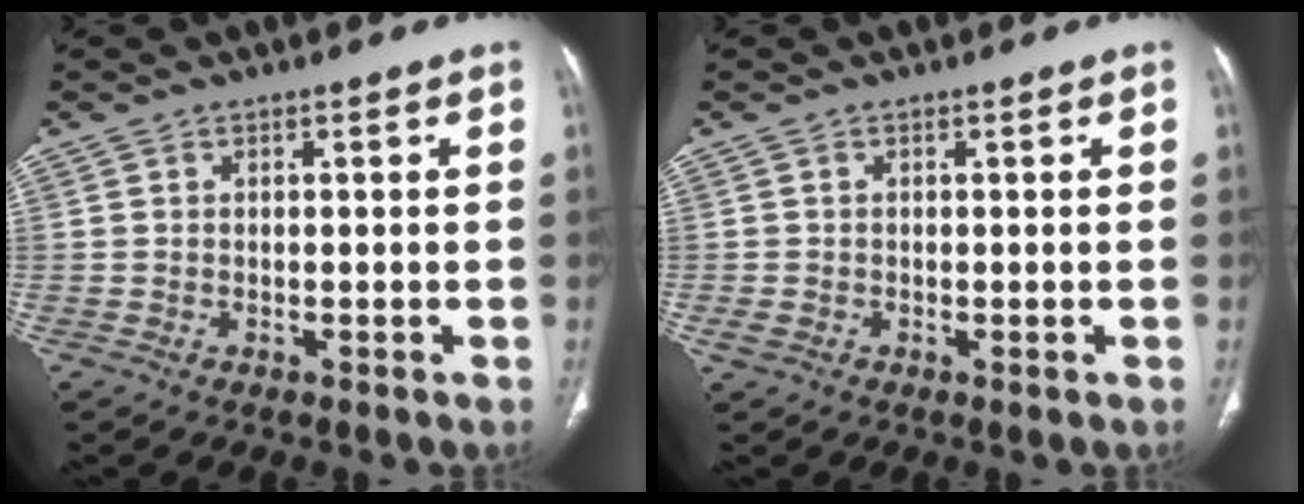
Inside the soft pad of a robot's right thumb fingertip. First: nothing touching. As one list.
[{"total": 1.4, "force": [-0.4, 1.0, 0.9], "torque": [-0.020, 0.001, -0.006]}]